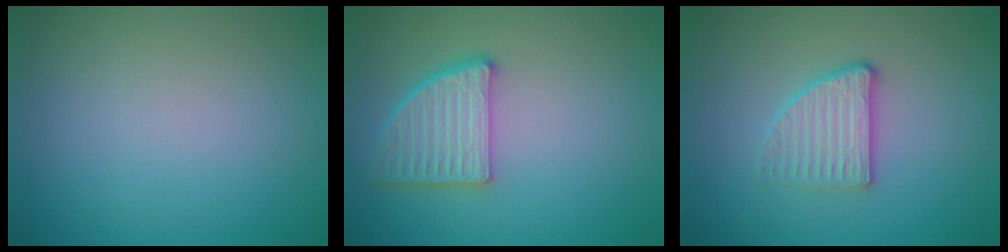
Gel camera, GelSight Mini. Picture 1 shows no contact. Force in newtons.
{"total": 4.2, "press": 3.9, "slide": 1.6}
{"total": 2.9, "press": 2.5, "slide": 1.4}